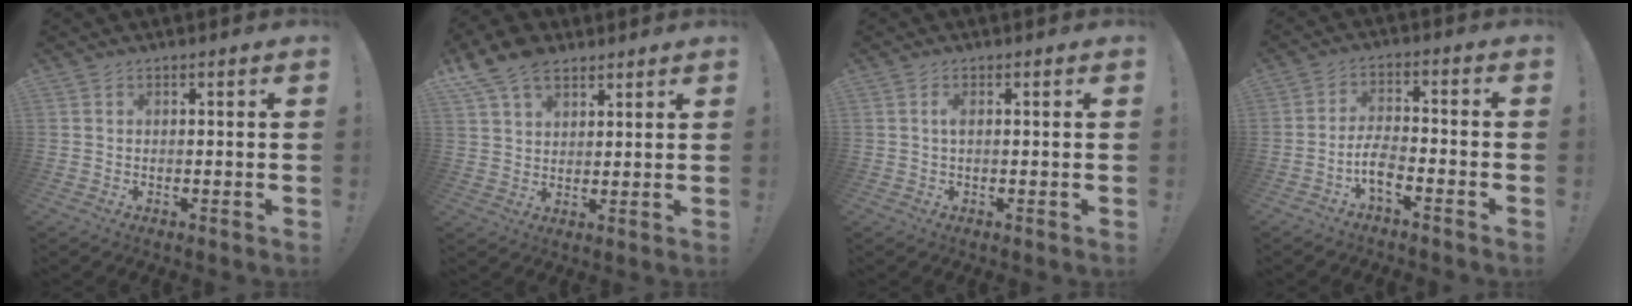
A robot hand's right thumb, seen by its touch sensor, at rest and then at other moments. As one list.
[{"total": 10.5, "force": [6.8, 6.4, 4.9], "torque": [-0.079, -0.027, 0.132]}, {"total": 1.3, "force": [-0.1, 0.2, 1.3], "torque": [-0.020, -0.001, -0.004]}, {"total": 7.1, "force": [-4.0, 2.7, 5.2], "torque": [-0.099, 0.005, -0.072]}]